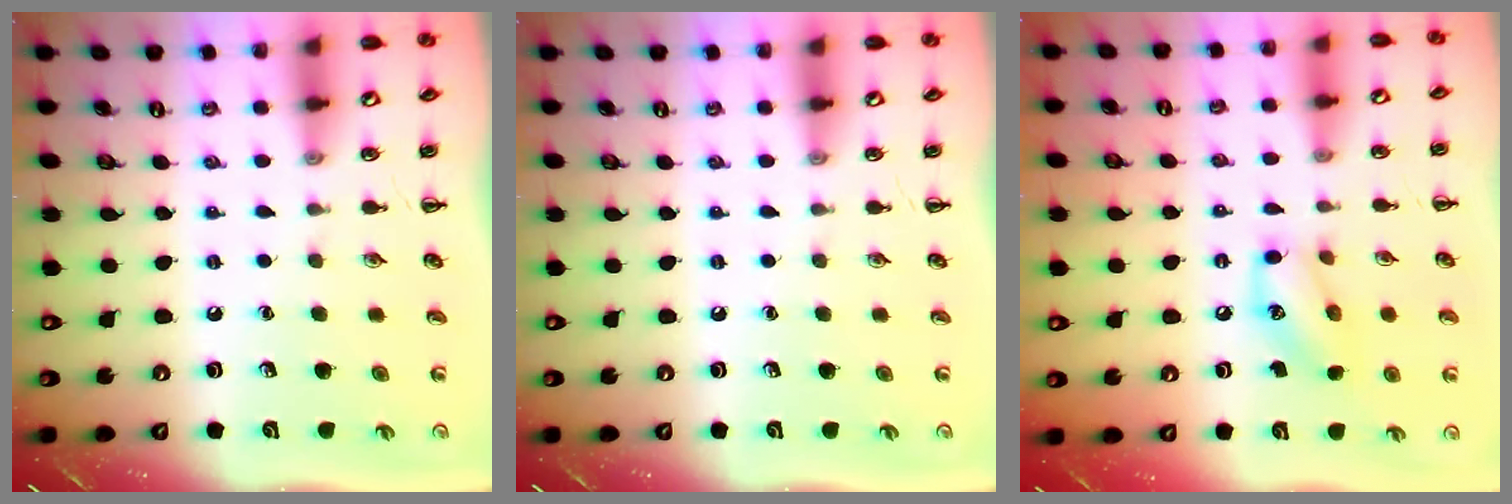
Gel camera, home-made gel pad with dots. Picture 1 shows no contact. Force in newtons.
{"total": 0.0}
{"total": 11.1, "press": 11.0, "slide": 1.4}